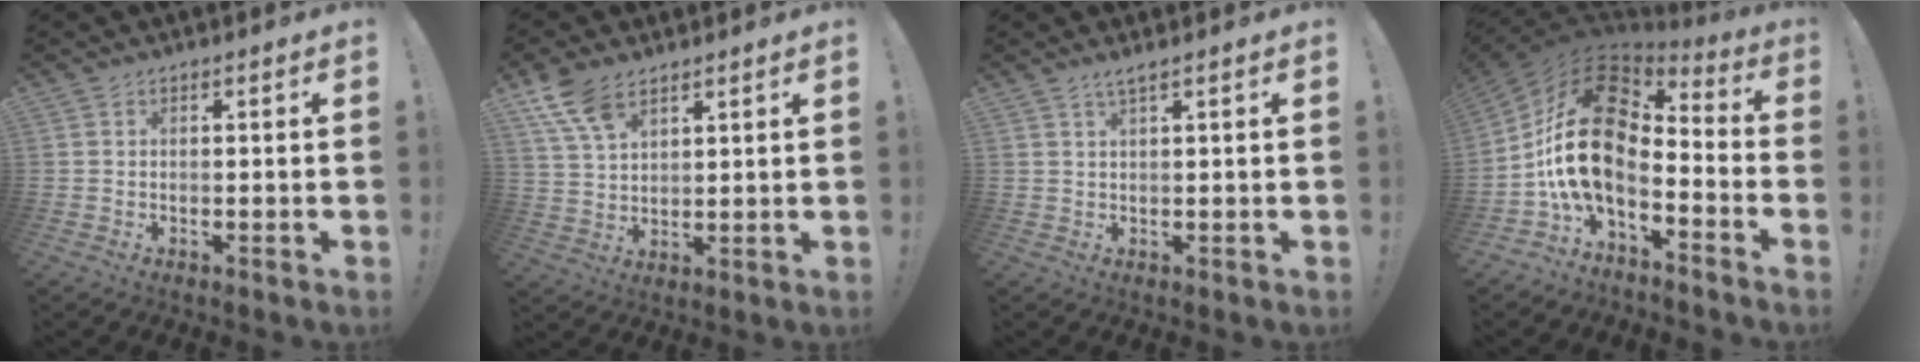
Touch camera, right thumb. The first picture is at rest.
{"total": 9.1, "force": [6.0, 4.6, 5.1], "torque": [-0.104, -0.021, 0.118]}
{"total": 2.0, "force": [1.4, -0.2, 1.4], "torque": [-0.034, -0.002, 0.025]}
{"total": 19.9, "force": [0.9, 10.9, 16.7], "torque": [-0.328, 0.001, 0.019]}